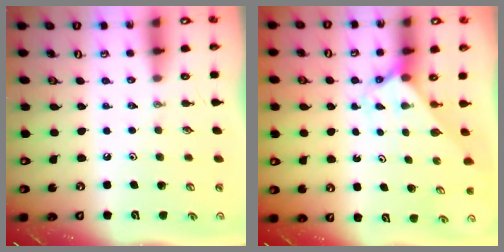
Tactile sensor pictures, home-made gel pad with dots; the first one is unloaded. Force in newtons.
{"total": 2.1, "press": 2.1, "slide": 0.2}